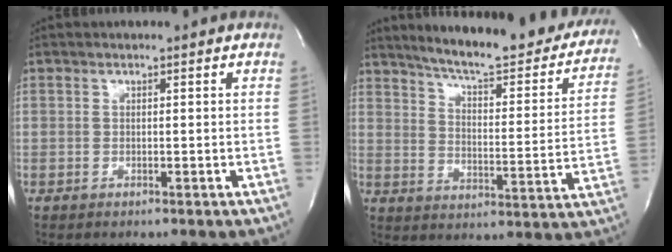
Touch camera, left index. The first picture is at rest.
{"total": 25.5, "force": [22.0, 4.4, 12.0], "torque": [-0.165, -0.061, 0.274]}